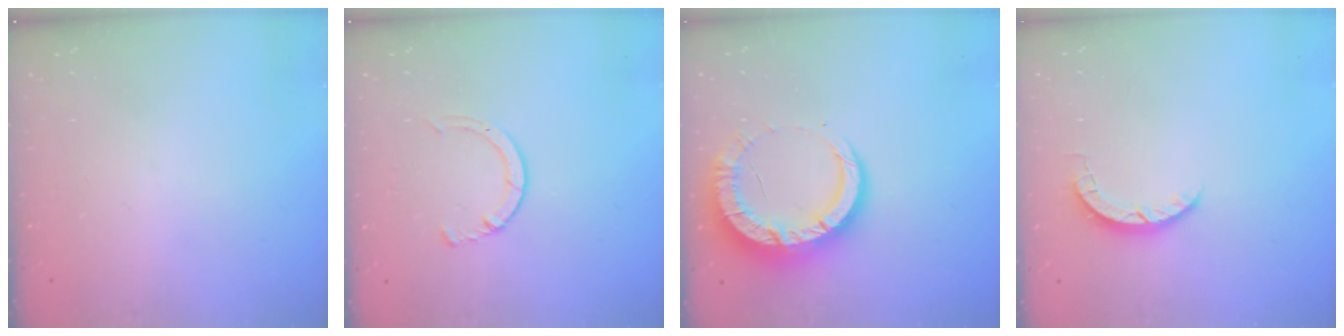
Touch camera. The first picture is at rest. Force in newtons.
{"total": 3.3, "press": 3.3, "slide": 0.4}
{"total": 14.0, "press": 13.9, "slide": 1.4}
{"total": 3.1, "press": 3.0, "slide": 0.4}